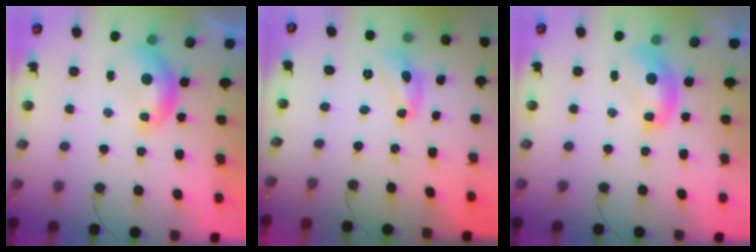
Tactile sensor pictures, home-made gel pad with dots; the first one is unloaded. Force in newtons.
{"total": 8.2, "press": 8.2, "slide": 0.3}
{"total": 2.1, "press": 2.1, "slide": 0.2}